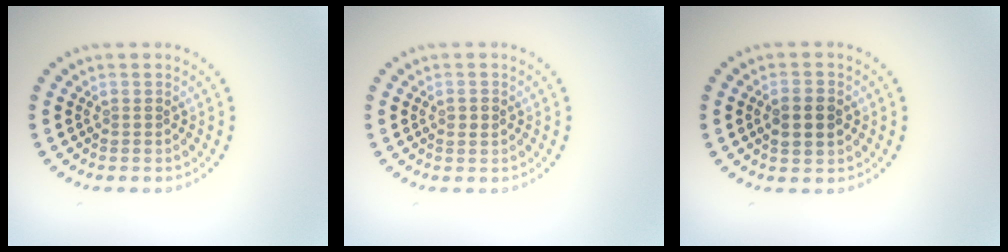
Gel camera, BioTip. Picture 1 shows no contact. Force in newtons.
{"total": 0.9, "press": 0.9, "slide": 0.2}
{"total": 2.7, "press": 2.7, "slide": 0.2}